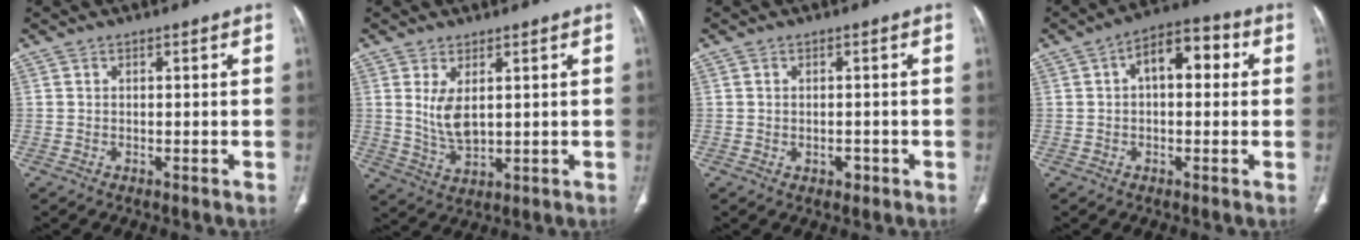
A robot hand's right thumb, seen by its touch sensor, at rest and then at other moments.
{"total": 5.8, "force": [1.5, 2.7, 4.9], "torque": [-0.092, -0.017, 0.043]}
{"total": 1.5, "force": [-0.5, 1.1, 0.9], "torque": [-0.008, 0.004, -0.004]}
{"total": 8.9, "force": [1.6, 4.9, 7.3], "torque": [-0.089, 0.030, 0.016]}